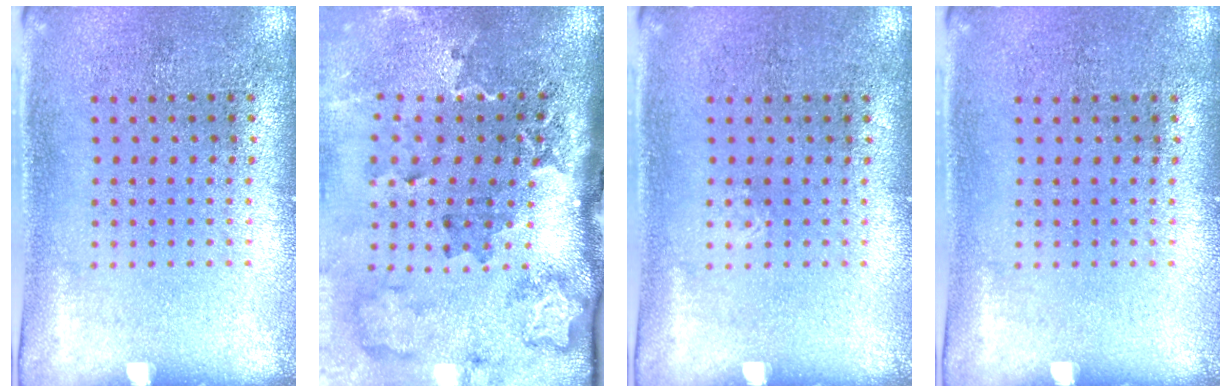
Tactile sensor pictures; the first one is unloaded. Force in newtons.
{"total": 3.2, "press": 2.2, "slide": 2.4}
{"total": 0.0}
{"total": 0.0}